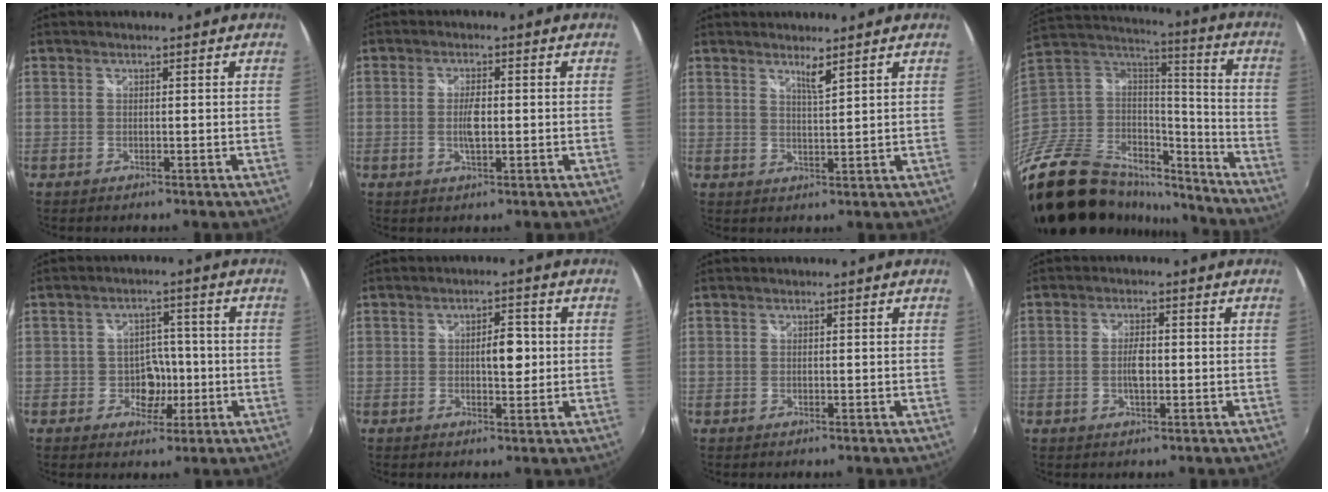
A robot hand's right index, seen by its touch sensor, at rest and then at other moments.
{"total": 3.4, "force": [-0.2, 1.2, 3.1], "torque": [-0.058, 0.002, -0.002]}
{"total": 2.6, "force": [2.0, -0.5, 1.6], "torque": [-0.030, -0.005, 0.031]}
{"total": 30.6, "force": [-21.2, 16.0, 15.2], "torque": [-0.317, 0.031, -0.328]}
{"total": 4.9, "force": [-1.4, 4.2, 2.1], "torque": [-0.038, 0.012, -0.013]}
{"total": 4.1, "force": [0.3, 1.9, 3.6], "torque": [-0.053, 0.008, 0.007]}
{"total": 0.0}
{"total": 3.1, "force": [-0.3, 1.3, 2.8], "torque": [-0.051, 0.004, -0.005]}